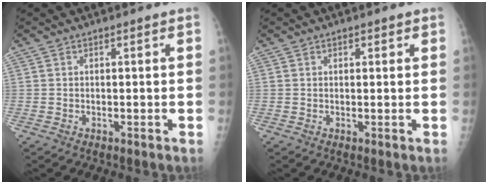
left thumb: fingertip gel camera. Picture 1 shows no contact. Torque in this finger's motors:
{"motor_torque": [-0.06, 0.06, -0.08, -0.04, -0.01]}